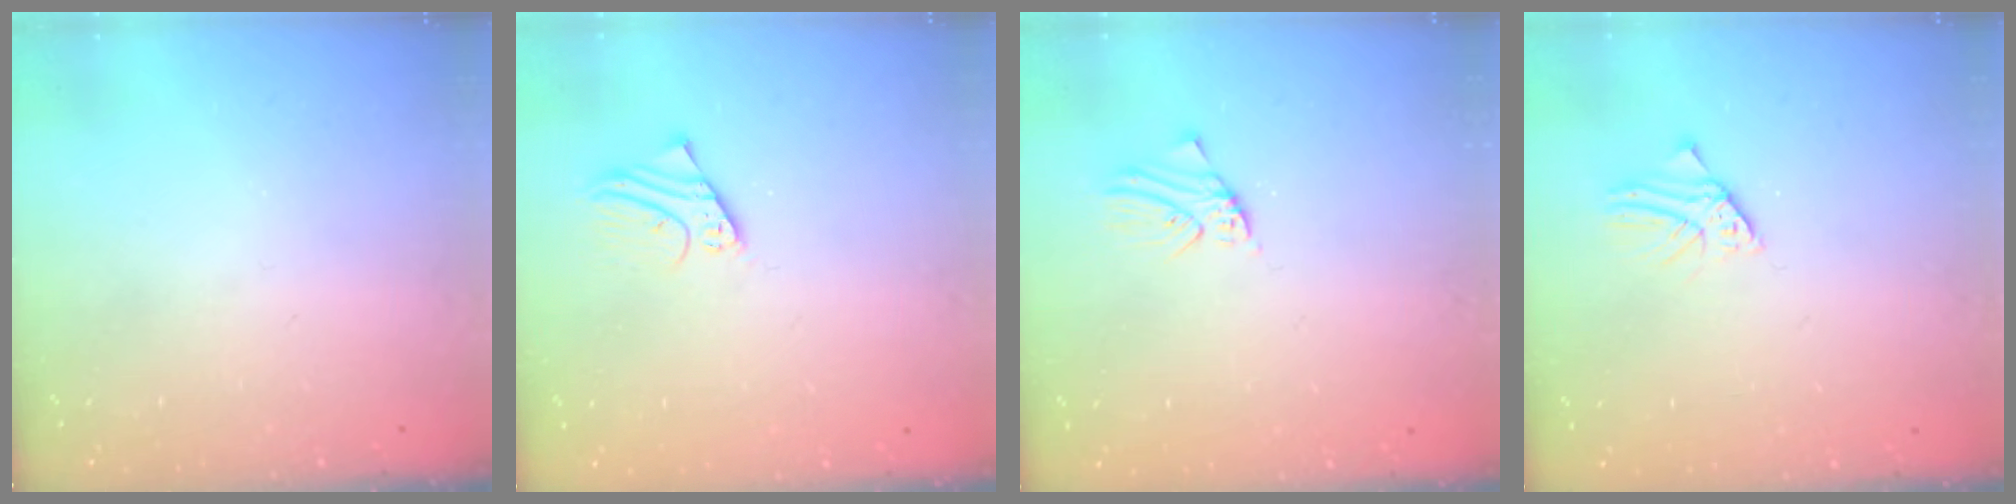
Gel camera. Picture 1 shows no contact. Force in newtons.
{"total": 1.7, "press": 1.6, "slide": 0.1}
{"total": 1.2, "press": 1.1, "slide": 0.1}
{"total": 1.6, "press": 1.6, "slide": 0.2}